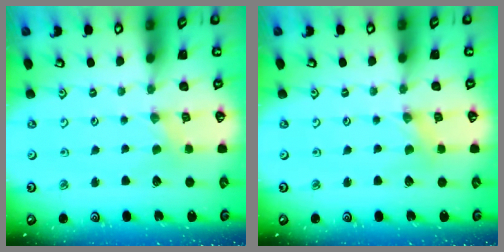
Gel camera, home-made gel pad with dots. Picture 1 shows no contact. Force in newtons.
{"total": 0.0}